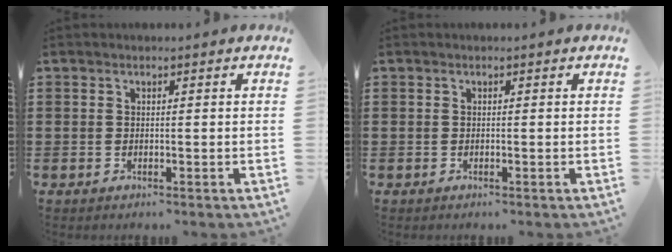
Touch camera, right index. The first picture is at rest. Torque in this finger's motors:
{"motor_torque": [0.66, -0.03, 0.00, 0.01]}